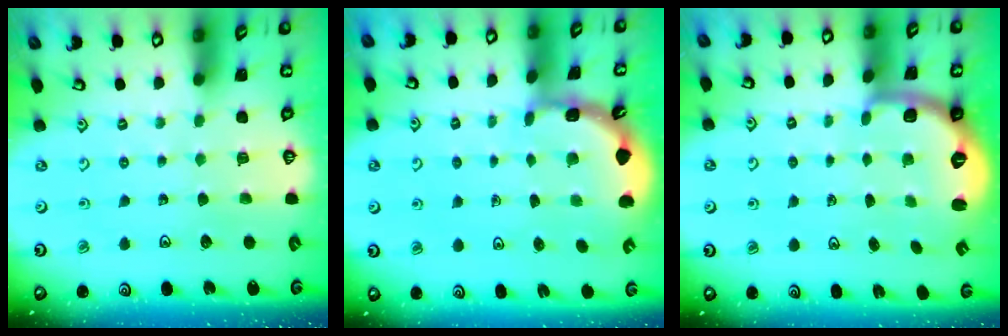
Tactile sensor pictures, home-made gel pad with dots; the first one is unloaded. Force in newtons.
{"total": 2.2, "press": 2.2, "slide": 0.4}
{"total": 2.4, "press": 1.8, "slide": 1.6}